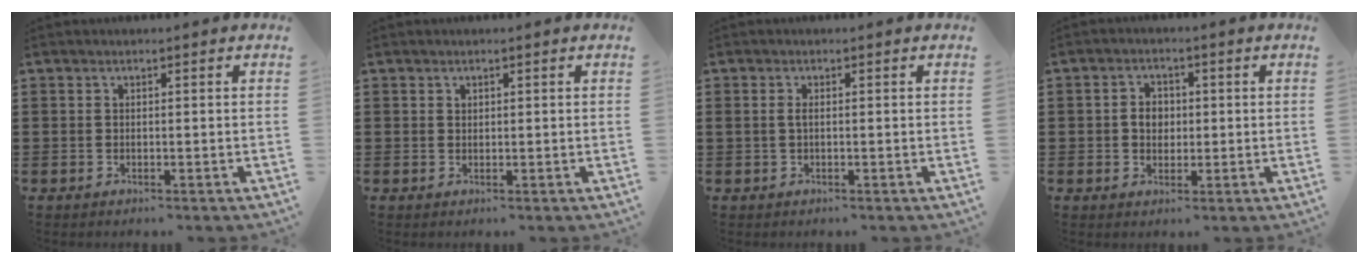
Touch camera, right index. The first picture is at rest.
{"total": 0.7, "force": [0.4, 0.5, 0.1], "torque": [-0.004, 0.001, 0.009]}
{"total": 1.1, "force": [-0.1, 0.3, 1.0], "torque": [-0.028, -0.002, -0.005]}
{"total": 3.1, "force": [0.0, 2.5, 1.9], "torque": [-0.043, 0.009, -0.003]}